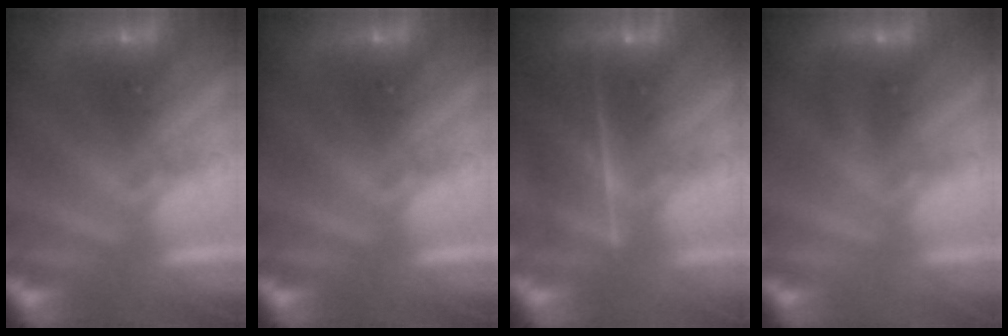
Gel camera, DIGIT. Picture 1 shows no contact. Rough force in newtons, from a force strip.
{"total": 0.0}
{"total": 7.0}
{"total": 2.9}